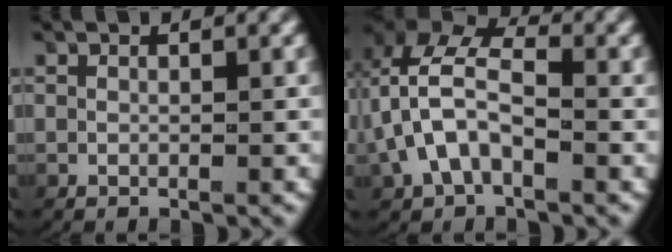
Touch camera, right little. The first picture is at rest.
{"total": 7.5, "force": [1.3, 5.5, 4.9], "torque": [-0.102, 0.005, 0.011]}